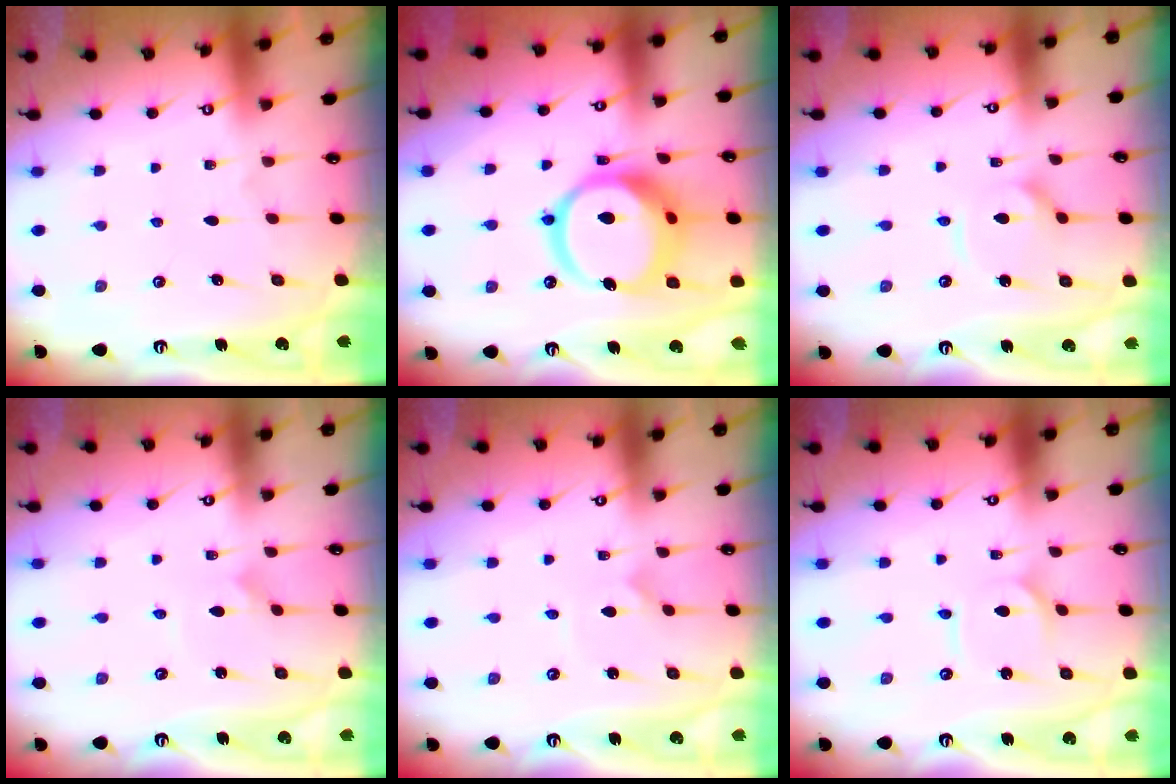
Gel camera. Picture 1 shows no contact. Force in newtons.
{"total": 17.9, "press": 17.8, "slide": 2.2}
{"total": 6.1, "press": 6.1, "slide": 0.6}
{"total": 2.5, "press": 2.5, "slide": 0.2}
{"total": 1.3, "press": 1.3, "slide": 0.1}
{"total": 2.3, "press": 2.3, "slide": 0.3}